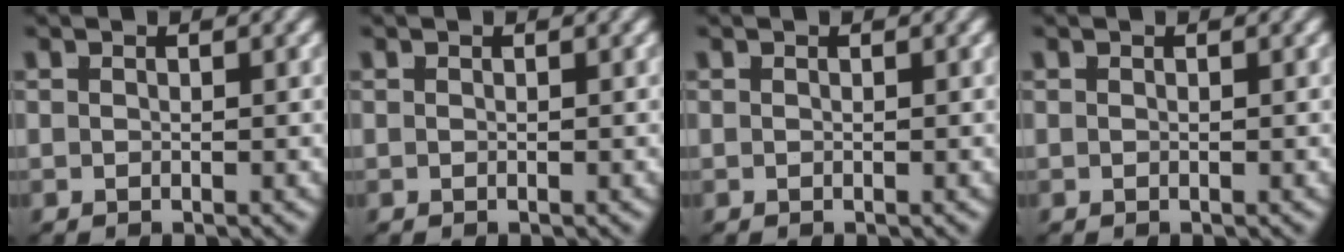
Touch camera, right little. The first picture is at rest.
{"total": 0.0}
{"total": 0.0}
{"total": 0.0}